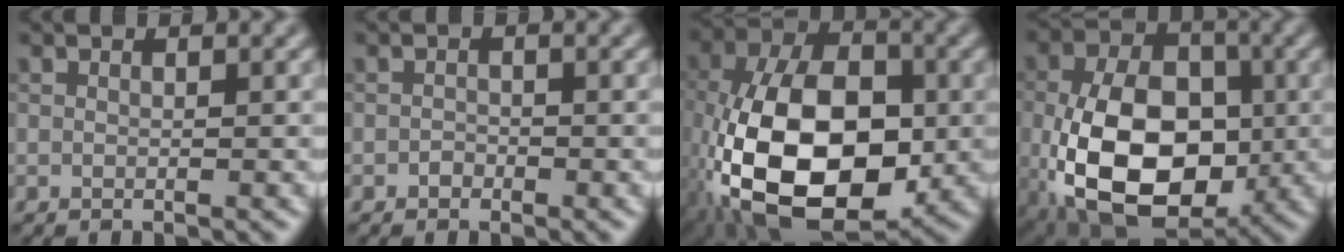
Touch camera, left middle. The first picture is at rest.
{"total": 0.7, "force": [-0.4, 0.5, 0.1], "torque": [0.001, -0.001, -0.008]}
{"total": 15.3, "force": [-3.8, 8.8, 11.9], "torque": [-0.224, -0.011, -0.074]}
{"total": 12.8, "force": [-2.9, 8.0, 9.7], "torque": [-0.180, -0.012, -0.054]}